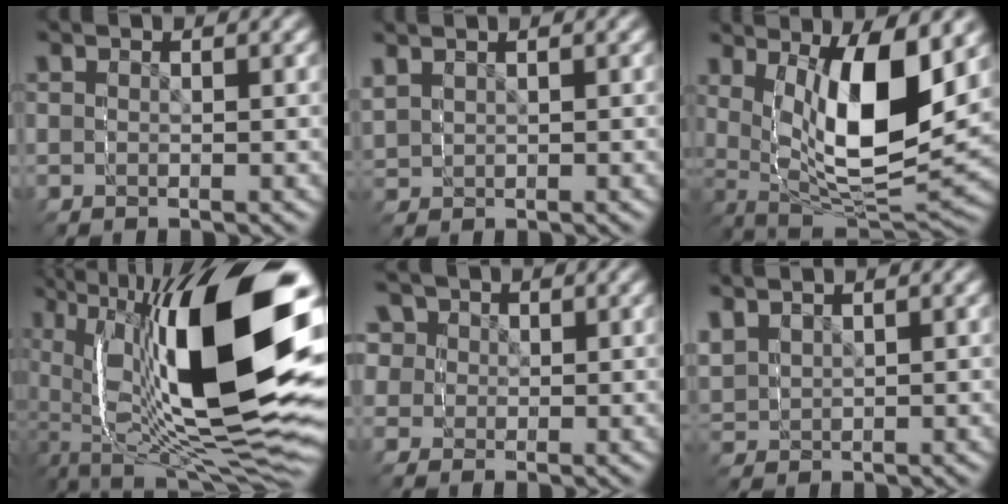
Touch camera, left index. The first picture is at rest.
{"total": 1.5, "force": [0.7, 1.3, -0.2], "torque": [-0.016, -0.003, 0.018]}
{"total": 10.7, "force": [3.1, 6.8, 7.7], "torque": [-0.177, -0.011, 0.055]}
{"total": 14.5, "force": [-0.9, 6.8, 12.8], "torque": [-0.204, -0.003, -0.006]}
{"total": 6.2, "force": [1.8, 5.9, 0.5], "torque": [-0.026, -0.026, 0.032]}
{"total": 3.3, "force": [1.4, 3.0, 0.5], "torque": [-0.044, -0.006, 0.030]}